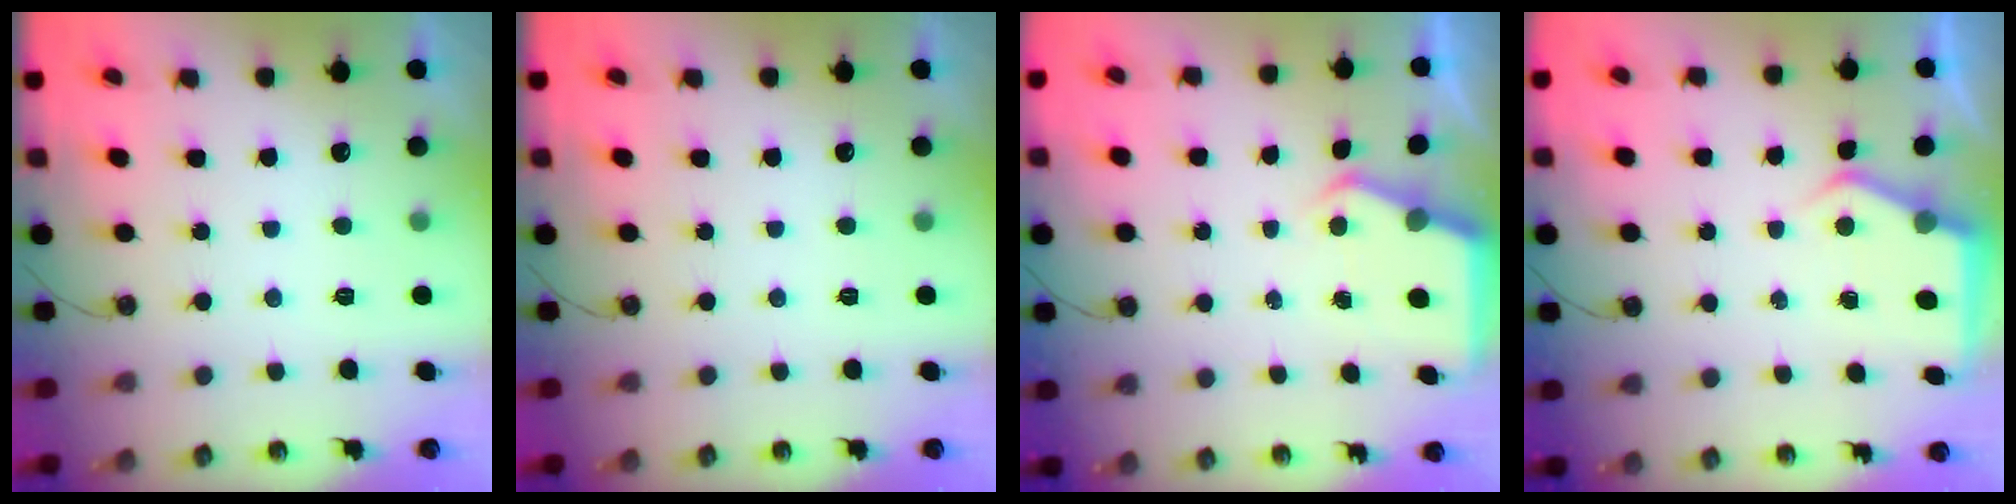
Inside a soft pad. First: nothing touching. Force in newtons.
{"total": 0.0}
{"total": 3.9, "press": 3.9, "slide": 0.5}
{"total": 4.9, "press": 4.9, "slide": 0.5}